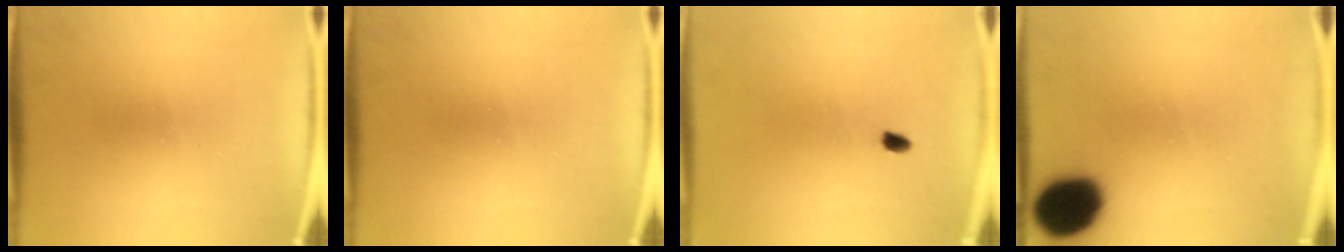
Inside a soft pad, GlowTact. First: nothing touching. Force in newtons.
{"total": 0.0}
{"total": 1.2}
{"total": 16.4}